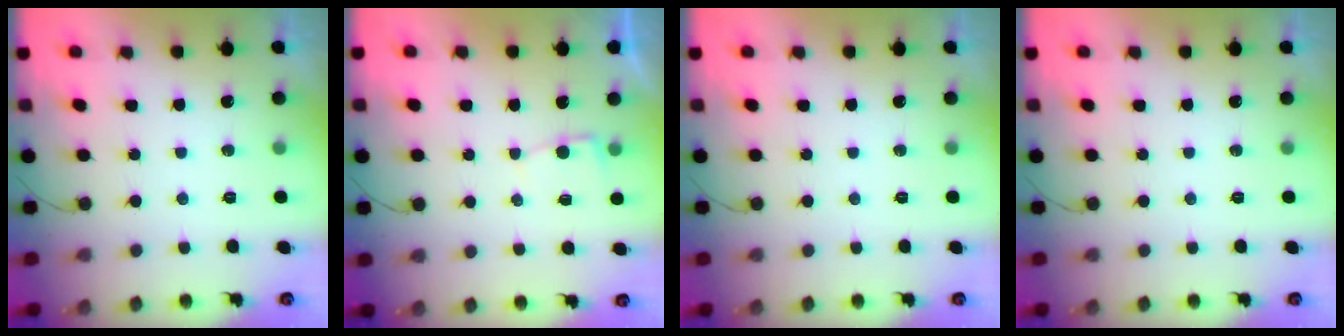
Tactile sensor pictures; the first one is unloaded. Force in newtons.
{"total": 2.1, "press": 2.1, "slide": 0.3}
{"total": 0.0}
{"total": 0.0}